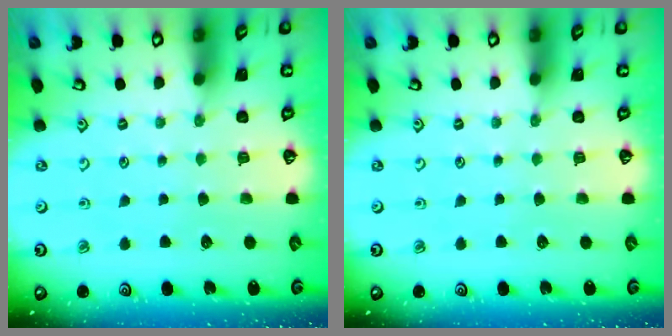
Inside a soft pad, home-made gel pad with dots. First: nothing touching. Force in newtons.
{"total": 0.0}